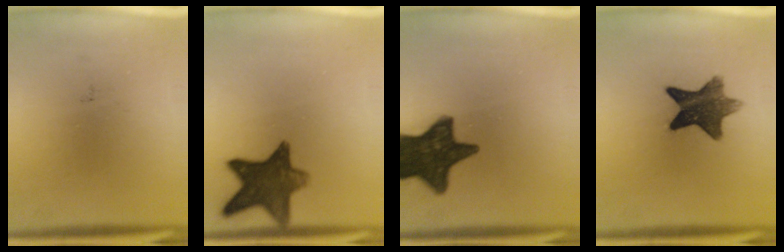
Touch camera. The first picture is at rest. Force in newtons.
{"total": 11.7}
{"total": 16.3}
{"total": 10.9}